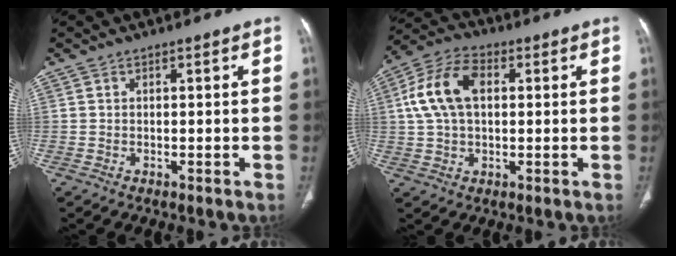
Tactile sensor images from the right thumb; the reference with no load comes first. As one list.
[{"total": 11.6, "force": [2.1, 7.1, 8.9], "torque": [-0.178, 0.025, 0.035]}]